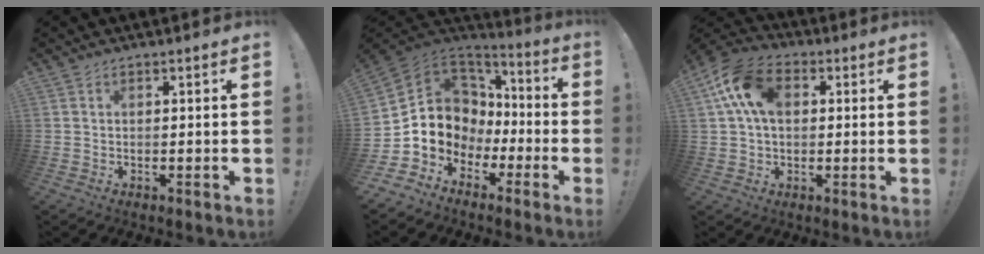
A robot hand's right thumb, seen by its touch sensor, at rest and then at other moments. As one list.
[{"total": 9.2, "force": [-0.4, 8.8, 2.7], "torque": [-0.043, -0.016, 0.016]}, {"total": 14.8, "force": [4.2, 9.7, 10.4], "torque": [-0.193, 0.002, 0.079]}]